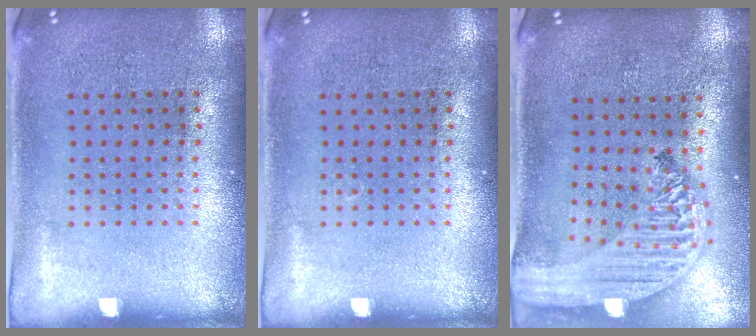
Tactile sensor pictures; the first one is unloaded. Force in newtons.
{"total": 0.0}
{"total": 2.7, "press": 2.2, "slide": 1.5}